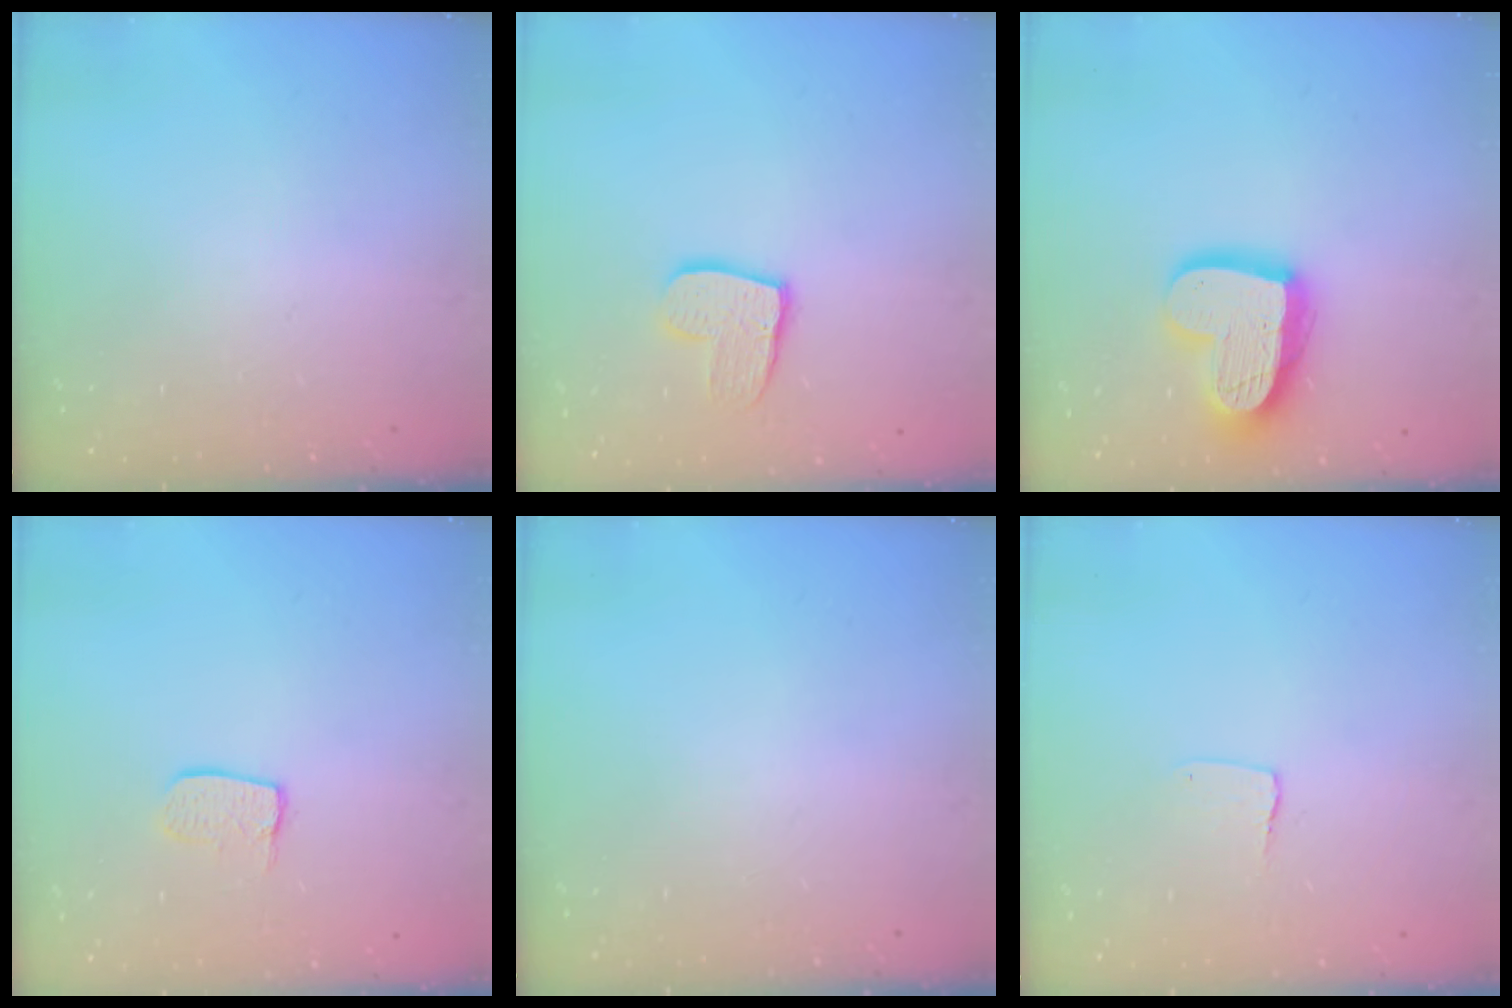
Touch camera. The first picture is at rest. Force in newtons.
{"total": 10.8, "press": 10.7, "slide": 0.7}
{"total": 20.0, "press": 20.0, "slide": 1.7}
{"total": 7.0, "press": 7.0, "slide": 0.5}
{"total": 0.0}
{"total": 3.5, "press": 3.4, "slide": 0.3}